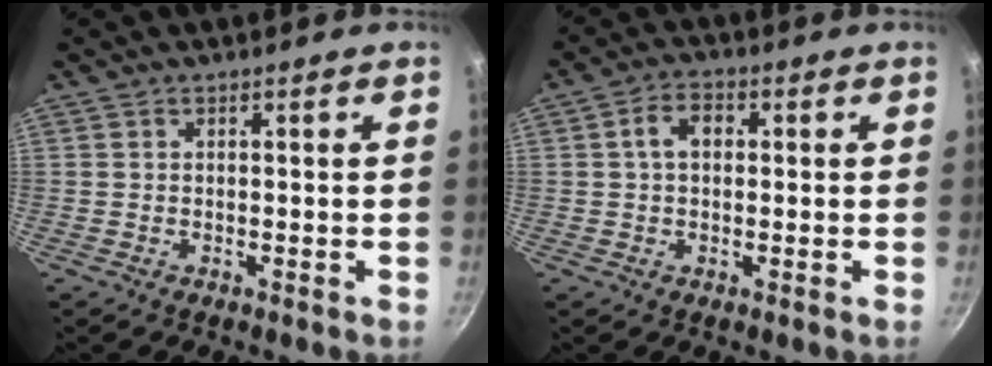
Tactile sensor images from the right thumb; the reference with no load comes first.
{"total": 5.0, "force": [0.7, 3.4, 3.5], "torque": [-0.046, 0.013, 0.006]}